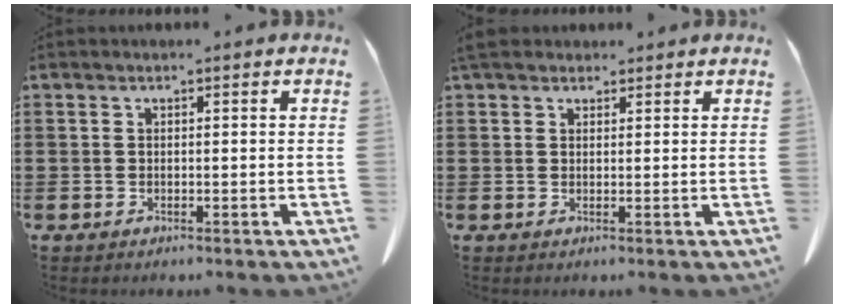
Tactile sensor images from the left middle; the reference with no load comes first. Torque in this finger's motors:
{"motor_torque": [0.95, -0.05, 0.28, 0.10]}